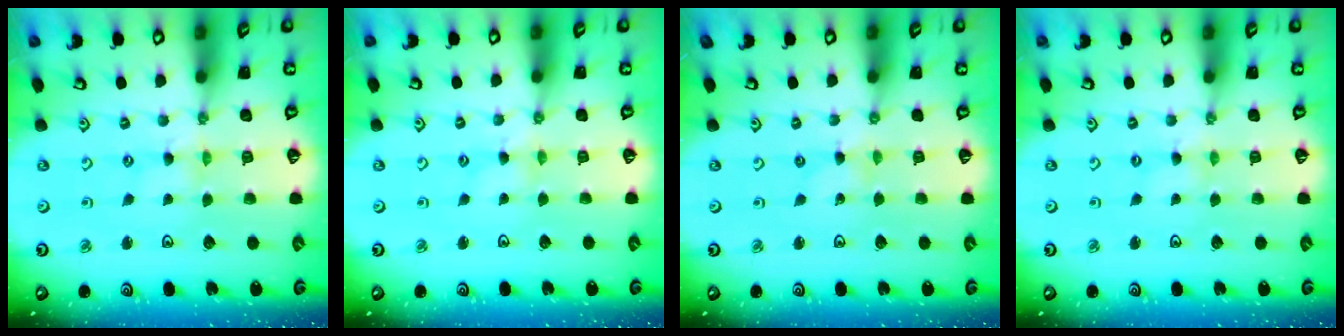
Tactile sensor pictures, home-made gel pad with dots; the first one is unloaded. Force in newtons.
{"total": 1.7, "press": 1.7, "slide": 0.3}
{"total": 0.0}
{"total": 0.0}